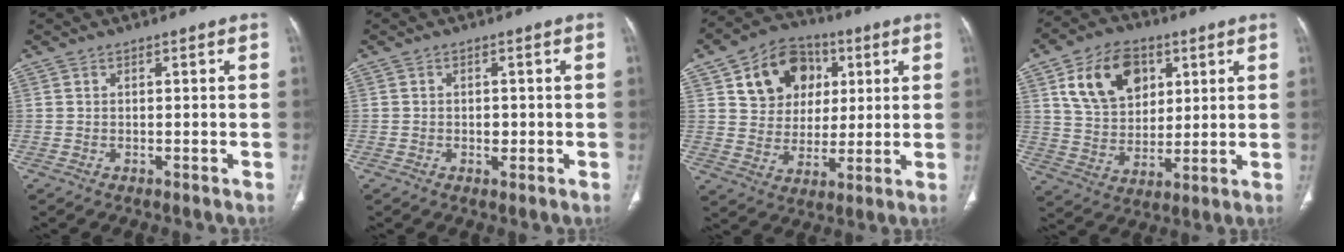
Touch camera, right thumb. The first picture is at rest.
{"total": 1.7, "force": [-0.3, 1.2, 1.2], "torque": [-0.011, 0.003, -0.002]}
{"total": 14.5, "force": [5.5, 11.4, 7.0], "torque": [-0.074, -0.003, 0.094]}
{"total": 15.1, "force": [6.0, 10.5, 9.0], "torque": [-0.120, -0.013, 0.113]}